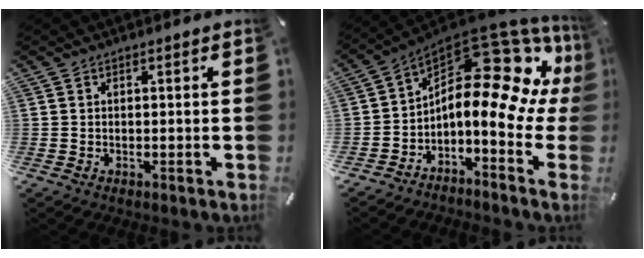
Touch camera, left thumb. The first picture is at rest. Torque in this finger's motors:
{"motor_torque": [0.13, 2.06, 1.25, 0.91, 0.33]}